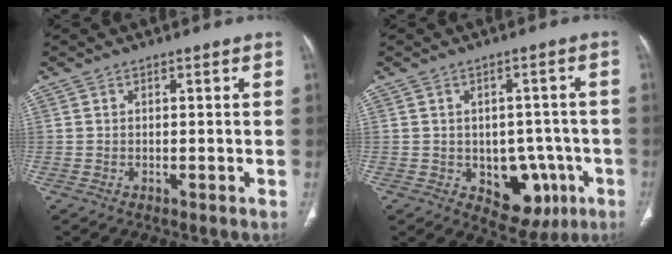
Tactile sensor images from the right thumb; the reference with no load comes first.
{"total": 10.3, "force": [-3.2, 7.3, 6.5], "torque": [-0.036, 0.019, -0.025]}